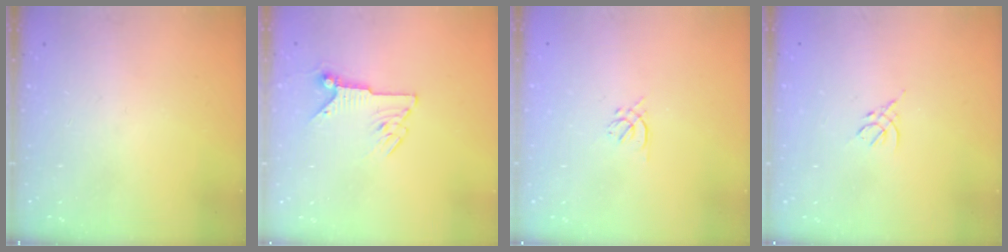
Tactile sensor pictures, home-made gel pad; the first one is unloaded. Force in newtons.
{"total": 6.9, "press": 6.9, "slide": 0.3}
{"total": 1.6, "press": 1.5, "slide": 0.6}
{"total": 3.0, "press": 3.0, "slide": 0.7}